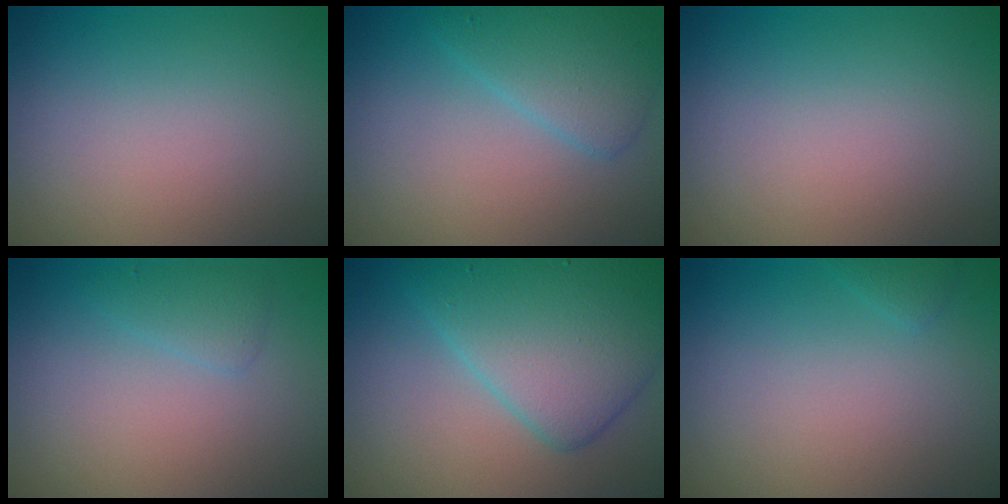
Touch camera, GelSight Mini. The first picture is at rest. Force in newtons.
{"total": 3.4, "press": 3.4, "slide": 0.2}
{"total": 0.0}
{"total": 1.4, "press": 1.4, "slide": 0.1}
{"total": 7.6, "press": 7.6, "slide": 0.1}
{"total": 0.7, "press": 0.7, "slide": 0.1}